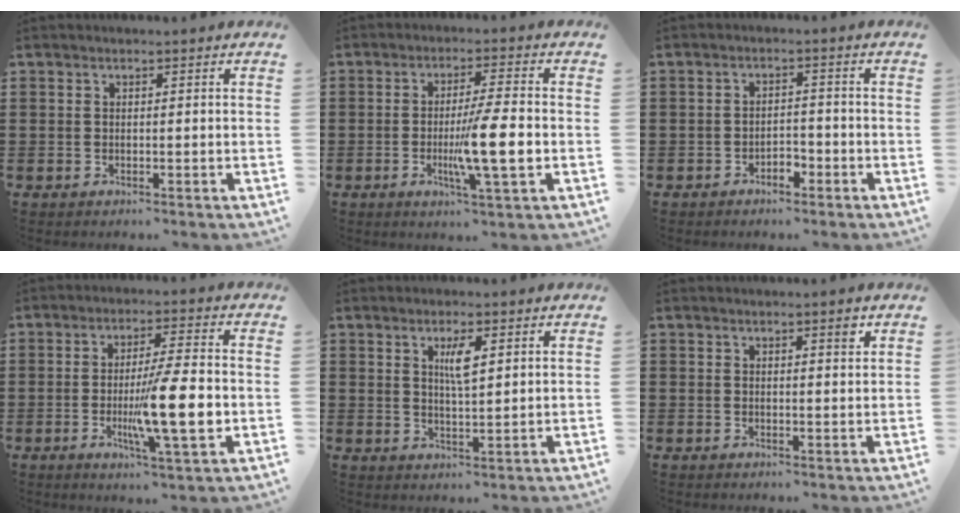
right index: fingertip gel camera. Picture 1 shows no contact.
{"total": 9.0, "force": [-1.6, 0.6, 8.8], "torque": [-0.160, -0.015, -0.030]}
{"total": 2.2, "force": [-1.8, 0.9, 1.0], "torque": [-0.024, 0.003, -0.038]}
{"total": 11.7, "force": [-2.0, 1.4, 11.5], "torque": [-0.201, -0.016, -0.038]}
{"total": 3.6, "force": [1.4, 0.9, 3.2], "torque": [-0.059, 0.002, 0.020]}
{"total": 1.8, "force": [1.3, 0.2, 1.3], "torque": [-0.018, 0.000, 0.020]}